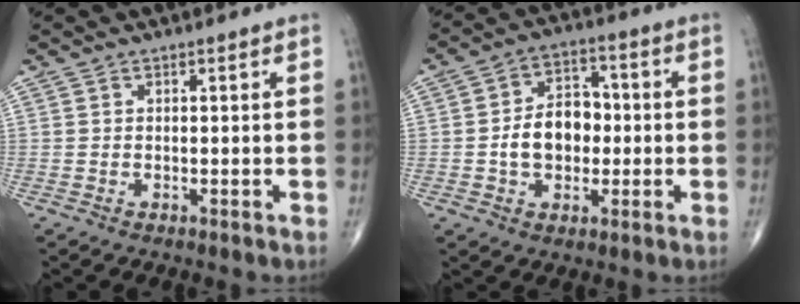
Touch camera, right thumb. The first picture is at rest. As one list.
[{"total": 9.8, "force": [-0.9, 7.1, 6.8], "torque": [-0.081, 0.025, -0.022]}]